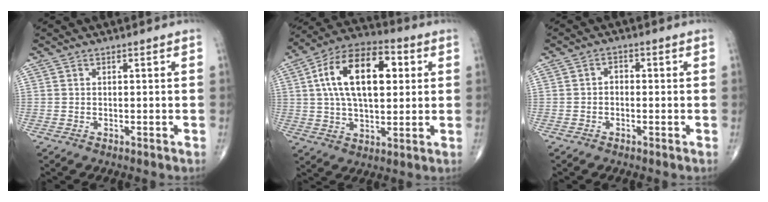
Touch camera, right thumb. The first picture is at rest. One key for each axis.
{"total": 18.6, "fx": 4.0, "fy": 10.0, "fz": 15.1, "tx": -0.241, "ty": 0.016, "tz": 0.060}
{"total": 1.8, "fx": -0.4, "fy": 1.4, "fz": 1.2, "tx": -0.007, "ty": 0.011, "tz": -0.014}